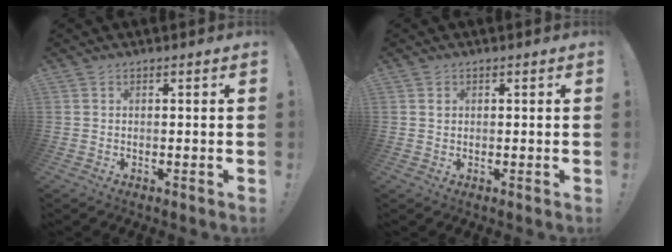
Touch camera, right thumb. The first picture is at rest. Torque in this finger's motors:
{"motor_torque": [-0.09, -0.09, -0.22, 0.21, -0.06]}